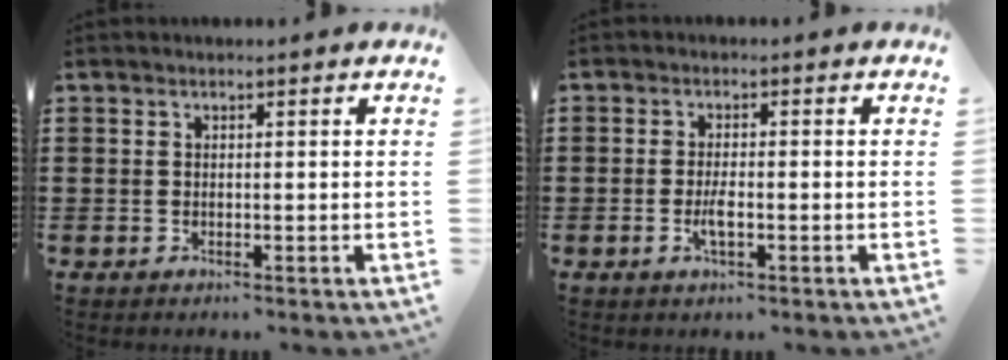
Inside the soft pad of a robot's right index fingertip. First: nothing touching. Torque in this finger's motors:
{"motor_torque": [1.53, 0.61, 0.11, 0.09]}